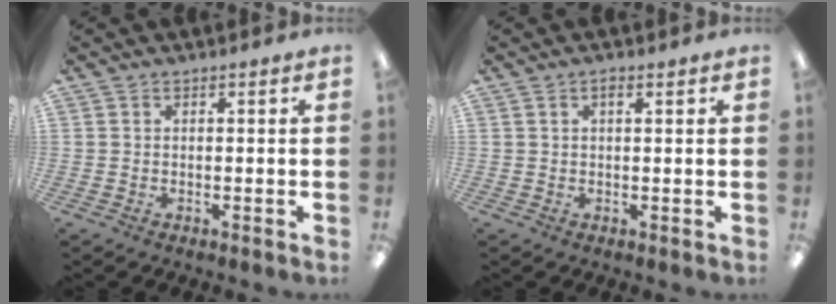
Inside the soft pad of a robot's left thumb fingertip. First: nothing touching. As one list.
[{"total": 1.7, "force": [0.8, 0.5, 1.4], "torque": [-0.031, 0.003, 0.014]}]